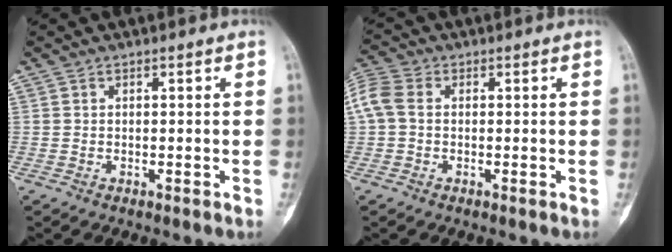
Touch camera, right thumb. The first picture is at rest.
{"total": 6.3, "force": [0.4, 4.5, 4.4], "torque": [-0.111, 0.021, 0.003]}